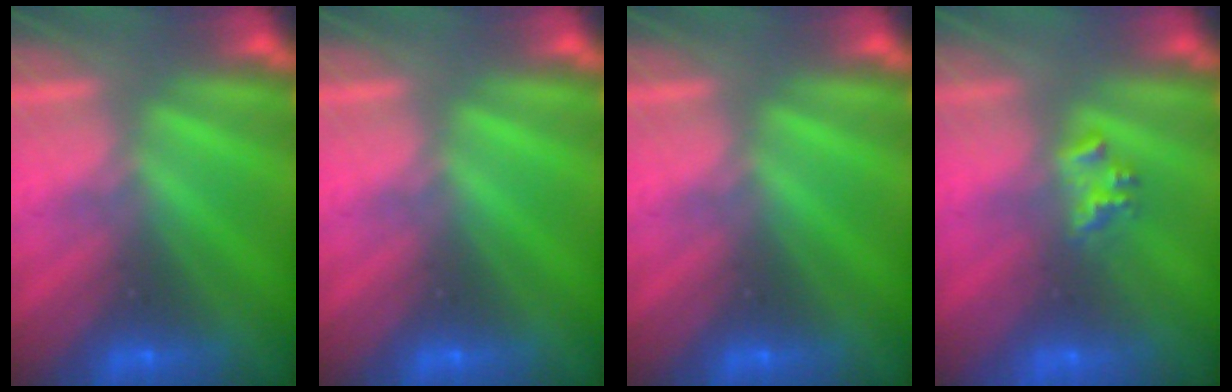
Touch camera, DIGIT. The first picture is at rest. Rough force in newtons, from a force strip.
{"total": 0.0}
{"total": 0.0}
{"total": 2.1}